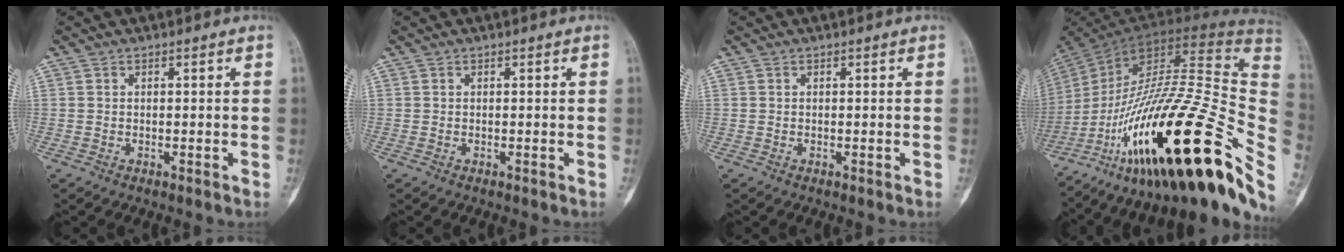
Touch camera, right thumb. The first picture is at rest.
{"total": 0.0}
{"total": 0.0}
{"total": 40.5, "force": [-15.0, 10.9, 36.0], "torque": [-0.511, 0.059, -0.243]}